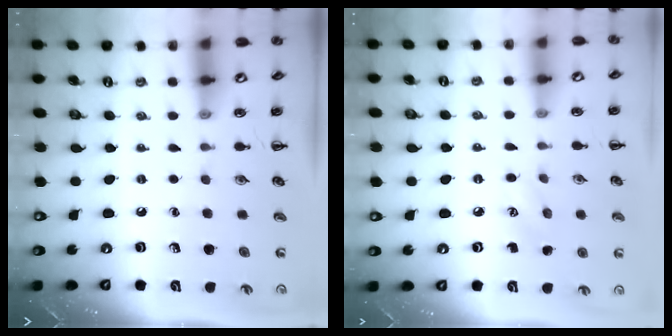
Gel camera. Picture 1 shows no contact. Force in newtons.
{"total": 5.1, "press": 4.9, "slide": 1.4}